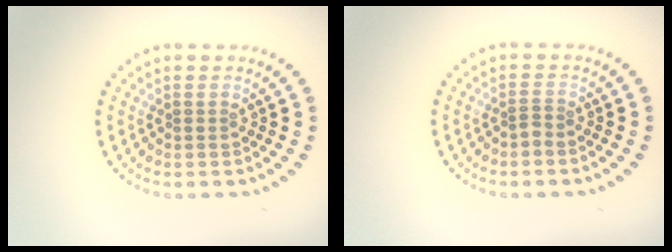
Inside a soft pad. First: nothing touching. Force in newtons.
{"total": 0.8, "press": 0.4, "slide": 0.7}